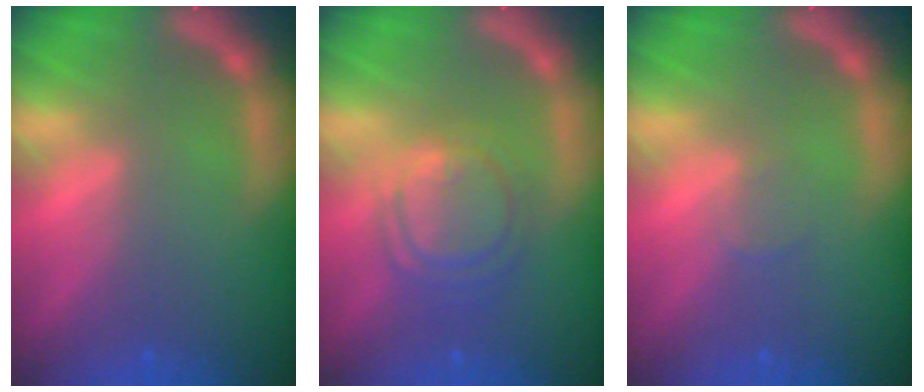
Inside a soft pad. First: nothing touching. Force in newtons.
{"total": 5.6}
{"total": 1.0}